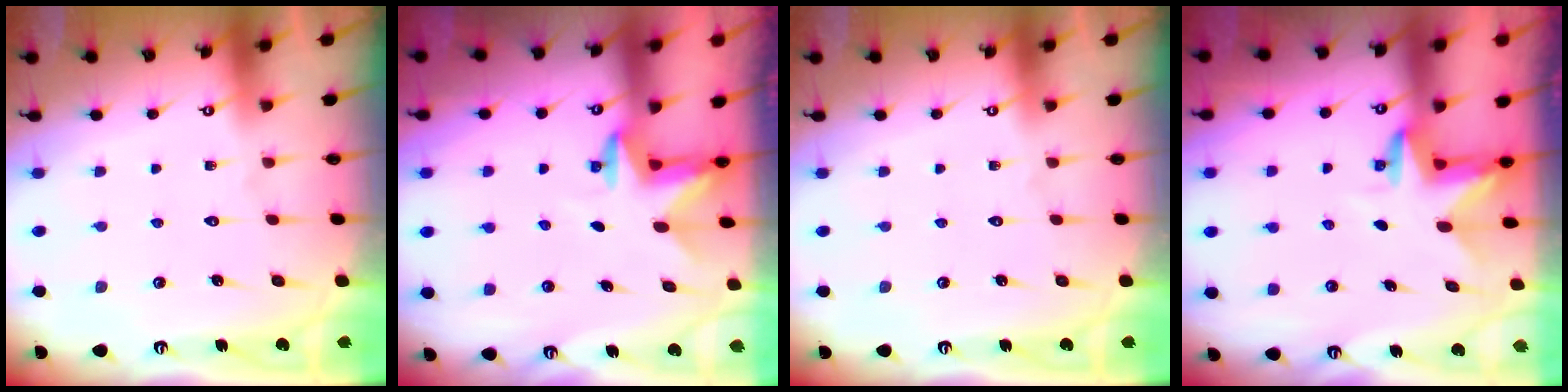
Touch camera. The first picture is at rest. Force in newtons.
{"total": 2.8, "press": 2.7, "slide": 0.7}
{"total": 0.0}
{"total": 3.3, "press": 3.3, "slide": 0.2}